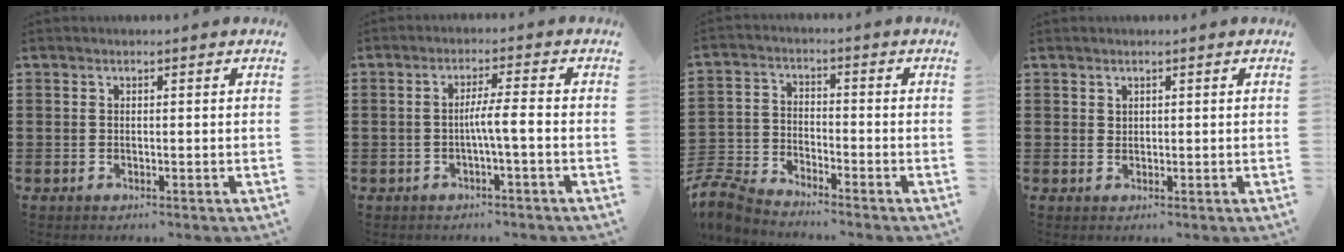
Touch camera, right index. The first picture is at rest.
{"total": 3.7, "force": [-1.1, -0.1, 3.5], "torque": [-0.063, -0.004, -0.022]}
{"total": 5.7, "force": [-5.6, 0.9, 0.9], "torque": [-0.047, -0.003, -0.119]}
{"total": 0.9, "force": [0.7, 0.6, 0.1], "torque": [-0.004, 0.001, 0.014]}